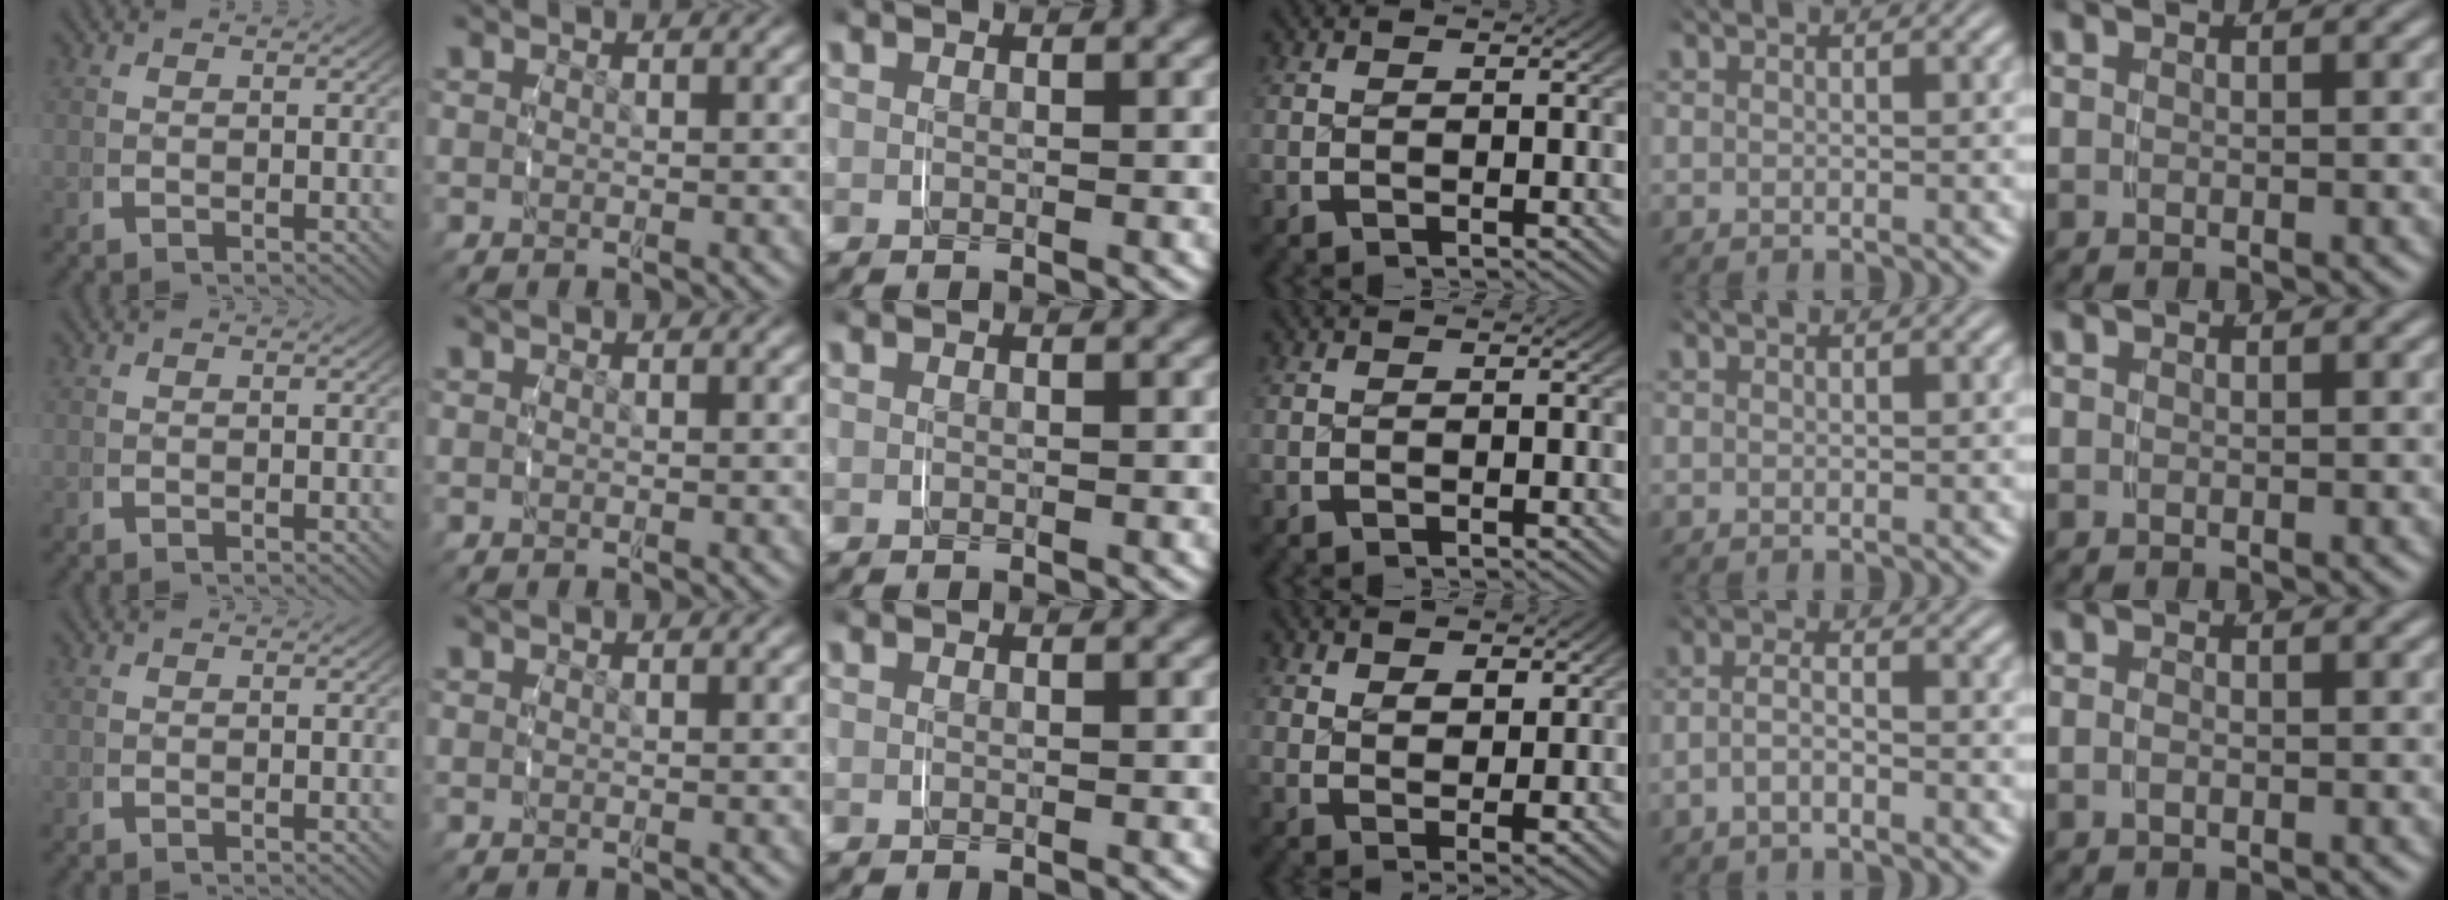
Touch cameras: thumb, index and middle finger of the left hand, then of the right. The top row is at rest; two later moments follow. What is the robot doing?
{"motion": "grasp_and_lifting", "object": "scarf"}